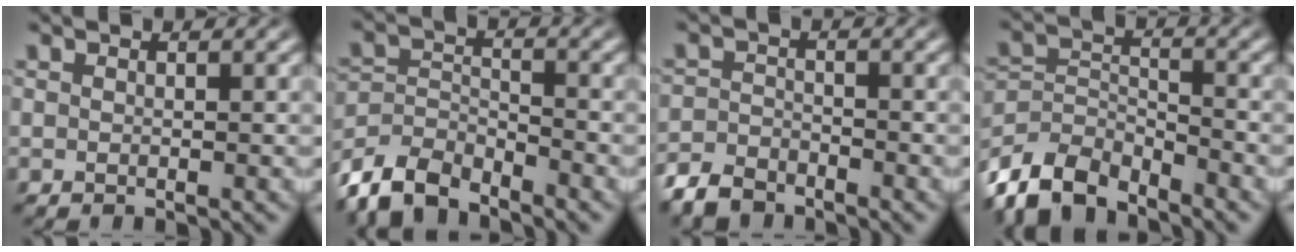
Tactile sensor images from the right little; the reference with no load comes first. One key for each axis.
{"total": 6.6, "fx": -4.6, "fy": 3.9, "fz": 2.7, "tx": -0.064, "ty": -0.027, "tz": -0.073}
{"total": 3.6, "fx": -3.3, "fy": 1.4, "fz": 0.6, "tx": -0.007, "ty": -0.012, "tz": -0.056}
{"total": 7.9, "fx": -4.6, "fy": 5.1, "fz": 3.8, "tx": -0.094, "ty": -0.045, "tz": -0.066}